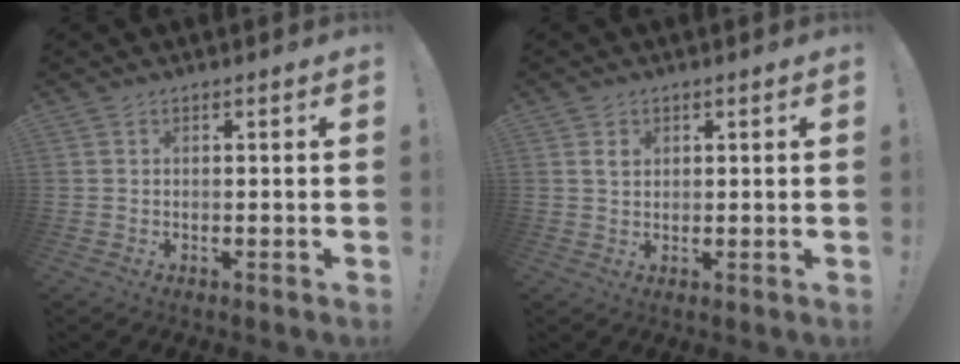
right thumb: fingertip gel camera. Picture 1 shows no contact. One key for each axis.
{"total": 2.7, "fx": 1.1, "fy": 2.1, "fz": 1.3, "tx": -0.015, "ty": 0.000, "tz": 0.017}